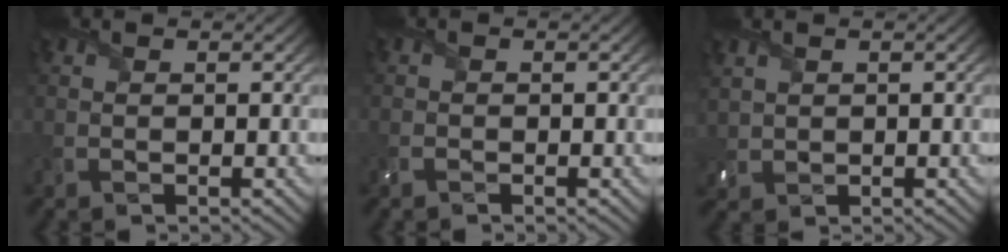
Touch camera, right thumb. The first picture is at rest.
{"total": 1.3, "force": [-0.9, 0.7, 0.6], "torque": [-0.015, -0.004, -0.020]}
{"total": 2.1, "force": [1.1, 1.4, 1.2], "torque": [-0.041, 0.003, 0.026]}